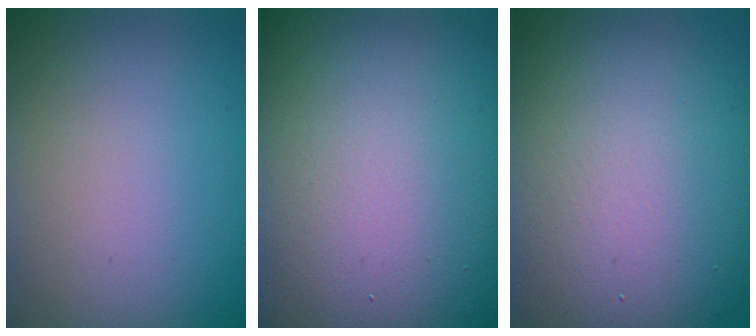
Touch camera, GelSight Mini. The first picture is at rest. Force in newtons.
{"total": 21.1, "press": 21.0, "slide": 1.3}
{"total": 13.2, "press": 13.2, "slide": 0.2}